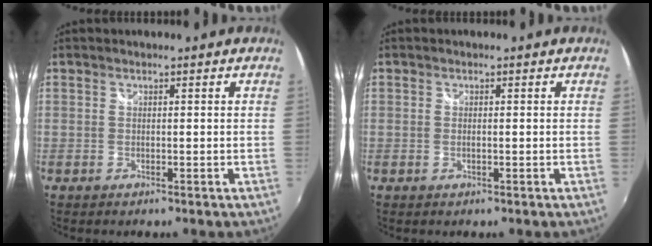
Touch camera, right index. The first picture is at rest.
{"total": 0.6, "force": [0.0, 0.2, 0.6], "torque": [-0.014, -0.001, -0.002]}